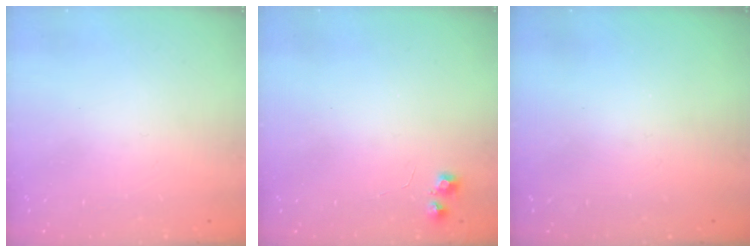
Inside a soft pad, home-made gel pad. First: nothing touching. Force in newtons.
{"total": 4.3, "press": 4.2, "slide": 0.6}
{"total": 0.0}